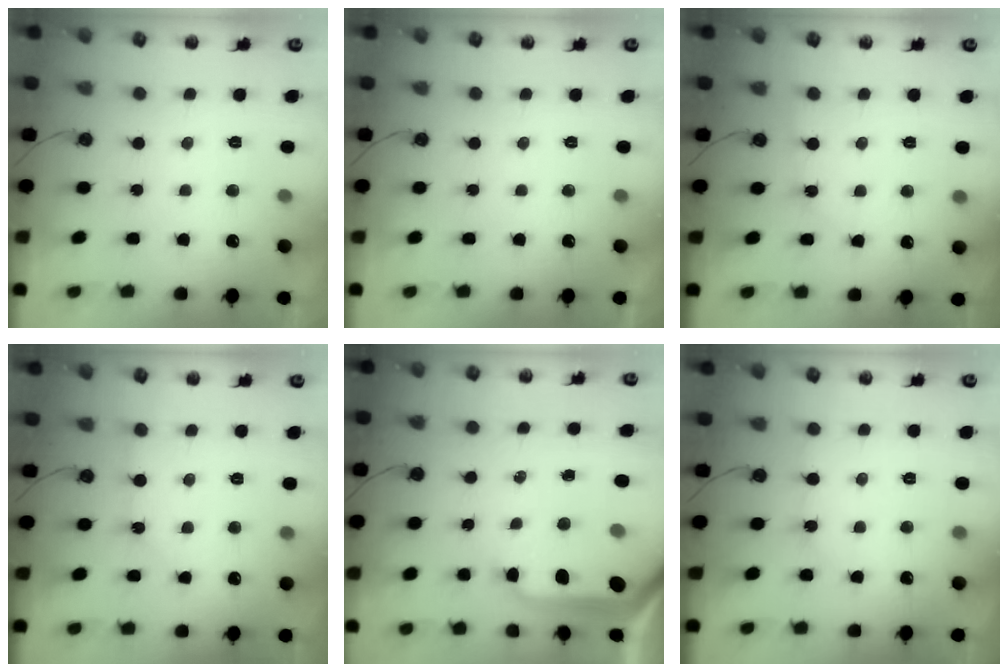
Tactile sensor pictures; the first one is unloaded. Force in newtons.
{"total": 0.0}
{"total": 3.5, "press": 3.5, "slide": 0.5}
{"total": 0.9, "press": 0.9, "slide": 0.1}
{"total": 14.6, "press": 14.5, "slide": 1.9}
{"total": 3.0, "press": 3.0, "slide": 0.4}